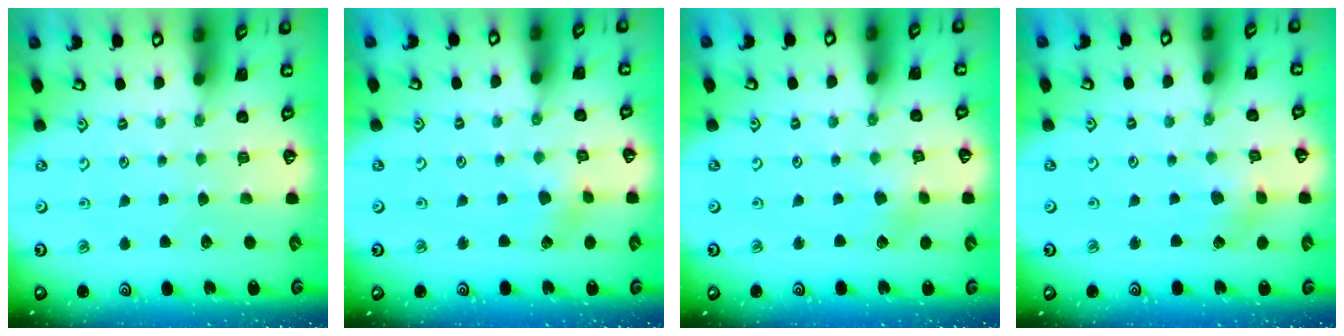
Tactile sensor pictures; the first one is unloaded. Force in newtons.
{"total": 3.5, "press": 3.4, "slide": 0.6}
{"total": 2.7, "press": 2.6, "slide": 0.5}
{"total": 2.8, "press": 2.8, "slide": 0.4}